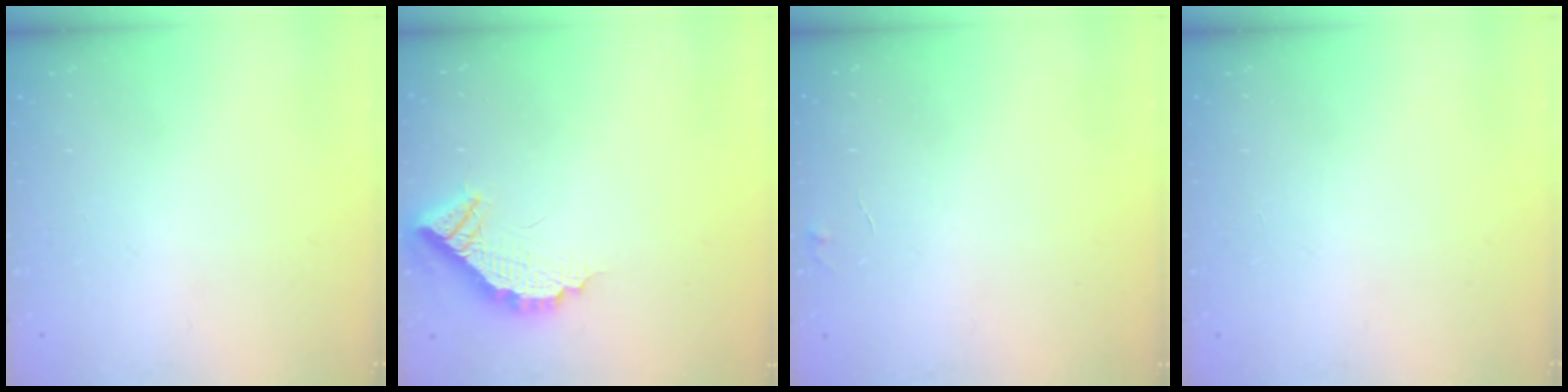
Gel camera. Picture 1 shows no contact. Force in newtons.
{"total": 11.0, "press": 10.9, "slide": 1.0}
{"total": 5.0, "press": 5.0, "slide": 0.4}
{"total": 0.0}